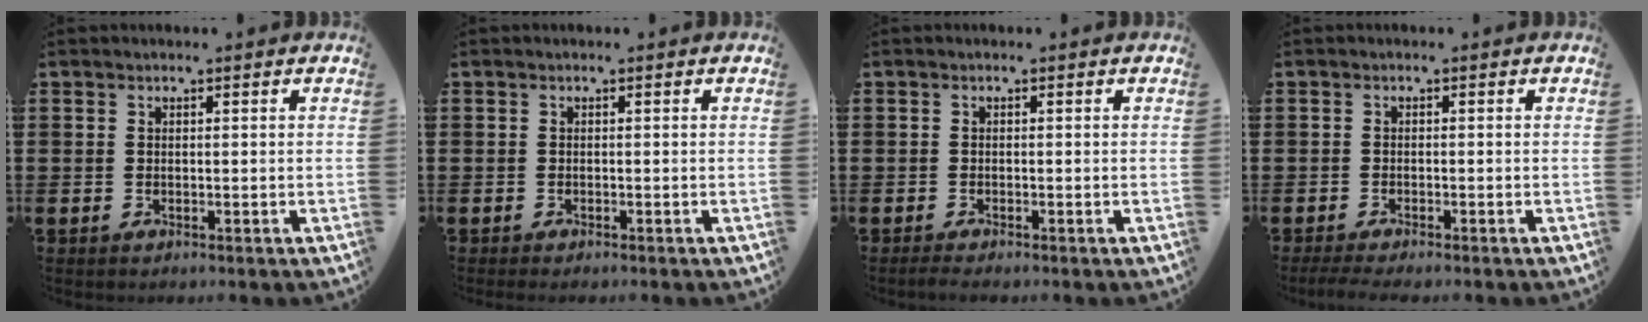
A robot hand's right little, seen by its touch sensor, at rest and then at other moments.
{"total": 0.0}
{"total": 0.8, "force": [-0.6, 0.1, 0.5], "torque": [-0.009, -0.002, -0.011]}
{"total": 1.2, "force": [-0.9, 0.1, 0.8], "torque": [-0.013, -0.002, -0.017]}